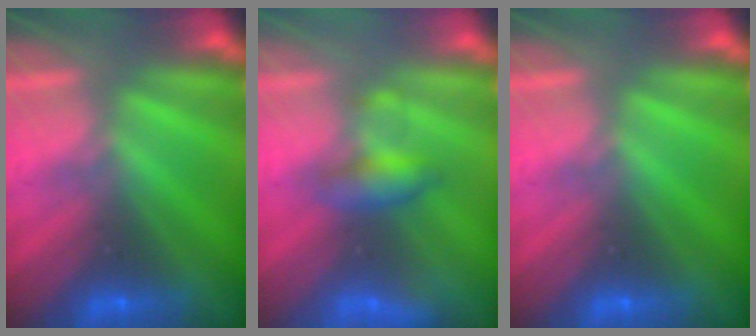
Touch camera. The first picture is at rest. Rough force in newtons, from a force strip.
{"total": 2.0}
{"total": 0.0}